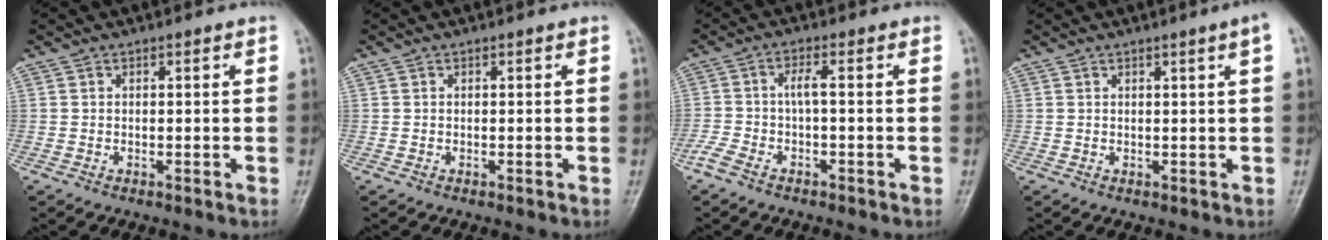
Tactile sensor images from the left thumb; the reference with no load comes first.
{"total": 0.0}
{"total": 4.6, "force": [-2.0, 0.8, 4.1], "torque": [-0.108, 0.018, -0.037]}
{"total": 2.5, "force": [1.1, -0.6, 2.2], "torque": [-0.035, -0.005, 0.020]}